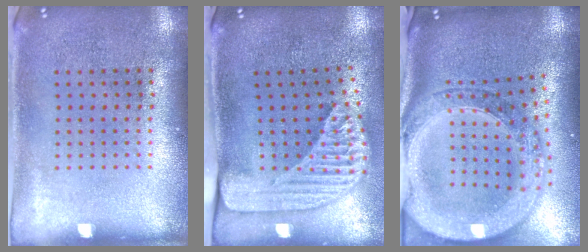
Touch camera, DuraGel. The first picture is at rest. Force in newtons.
{"total": 2.4, "press": 1.7, "slide": 1.7}
{"total": 3.5, "press": 2.8, "slide": 2.1}